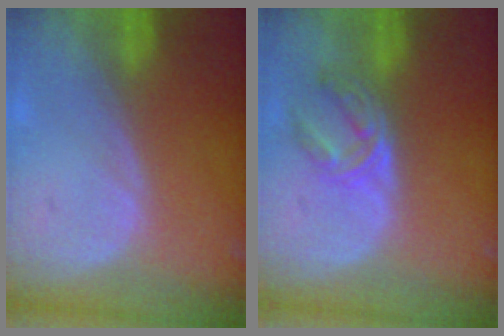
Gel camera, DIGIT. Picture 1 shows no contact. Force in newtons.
{"total": 5.6, "press": 4.7, "slide": 3.0}